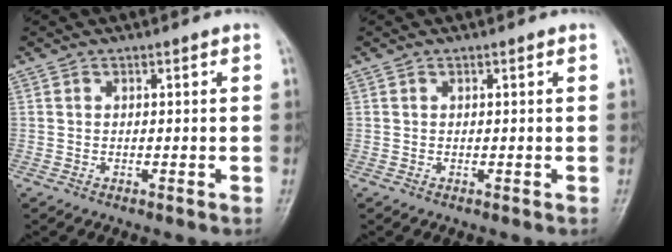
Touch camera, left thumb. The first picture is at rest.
{"total": 0.0}